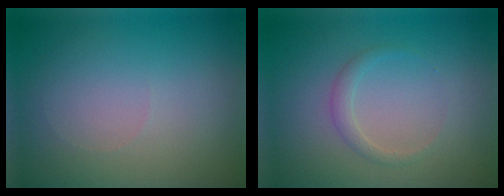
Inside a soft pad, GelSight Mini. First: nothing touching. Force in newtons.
{"total": 1.2, "press": 1.2, "slide": 0.1}